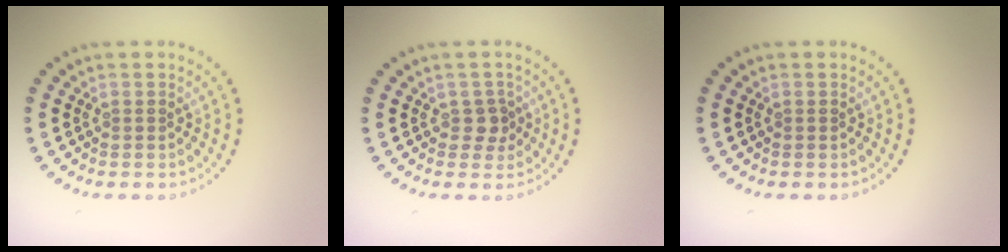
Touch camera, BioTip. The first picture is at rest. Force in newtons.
{"total": 1.6, "press": 1.4, "slide": 0.8}
{"total": 0.0}